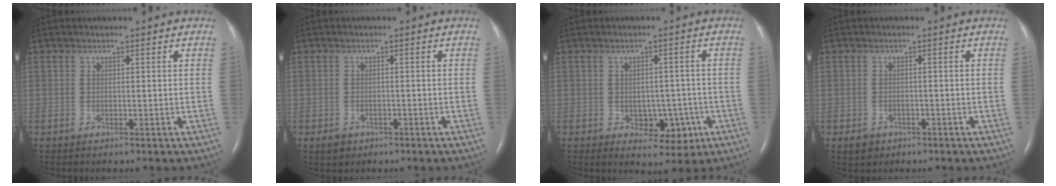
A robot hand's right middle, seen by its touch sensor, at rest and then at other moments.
{"total": 2.1, "force": [-1.2, 1.6, 0.5], "torque": [-0.008, 0.004, -0.012]}
{"total": 5.1, "force": [-1.6, 3.4, 3.5], "torque": [-0.037, 0.007, -0.009]}
{"total": 2.2, "force": [-1.2, 1.7, 0.5], "torque": [-0.008, 0.005, -0.013]}